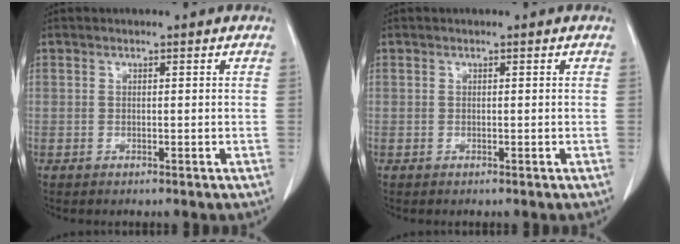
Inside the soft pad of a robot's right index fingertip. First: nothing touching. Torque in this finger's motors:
{"motor_torque": [0.00, 0.00, 0.00, 0.00]}